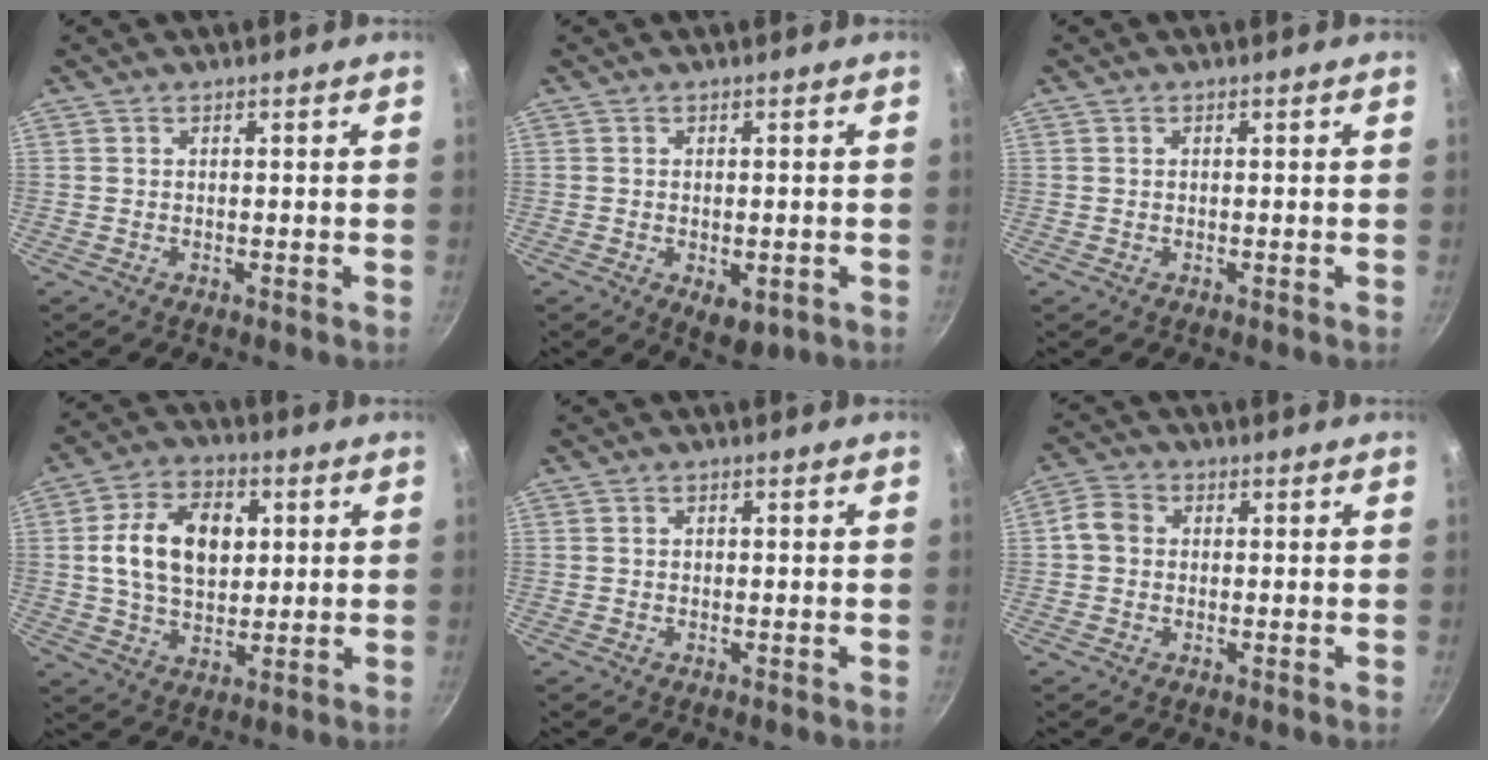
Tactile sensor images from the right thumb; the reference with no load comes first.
{"total": 4.9, "force": [-1.4, 2.7, 3.8], "torque": [-0.046, -0.008, -0.013]}
{"total": 0.0}
{"total": 14.2, "force": [2.5, 9.5, 10.2], "torque": [-0.152, 0.004, 0.037]}
{"total": 0.6, "force": [0.0, 0.5, 0.3], "torque": [-0.002, 0.004, 0.000]}
{"total": 4.2, "force": [0.0, 3.6, 2.2], "torque": [-0.031, 0.011, -0.015]}